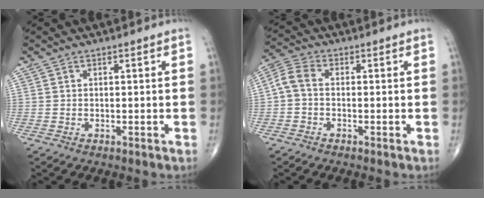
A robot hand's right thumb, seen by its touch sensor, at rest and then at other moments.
{"total": 4.4, "force": [-0.5, 2.8, 3.3], "torque": [-0.071, 0.015, -0.021]}